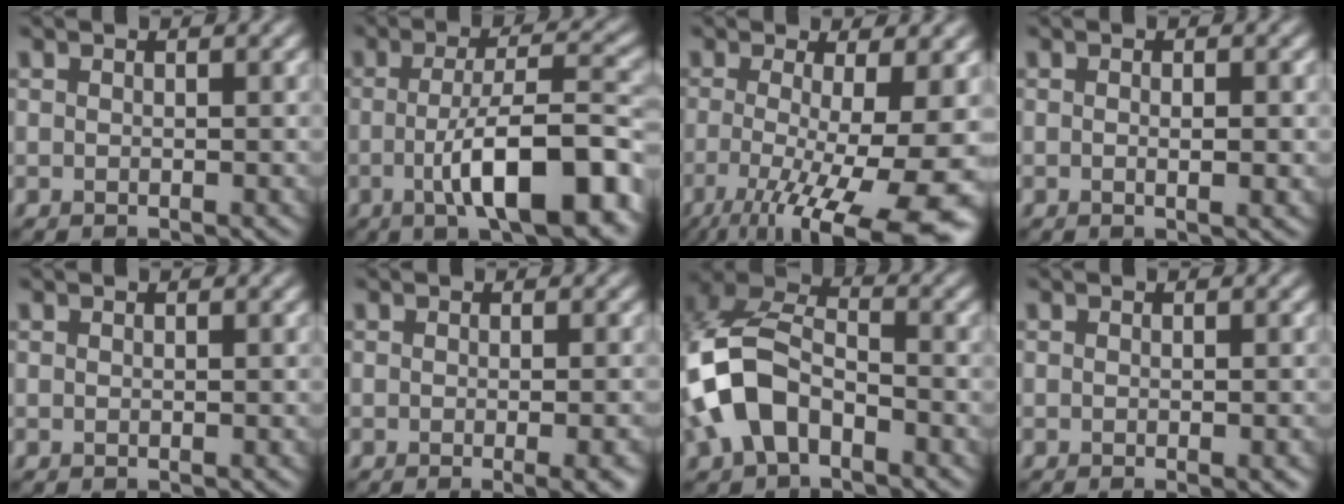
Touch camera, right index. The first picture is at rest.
{"total": 10.0, "force": [-3.0, 2.7, 9.1], "torque": [-0.136, 0.003, -0.051]}
{"total": 13.9, "force": [-4.4, 4.1, 12.6], "torque": [-0.171, -0.023, -0.060]}
{"total": 1.5, "force": [0.0, 0.3, 1.4], "torque": [-0.023, -0.003, -0.001]}
{"total": 0.0}
{"total": 4.4, "force": [-1.4, 1.5, 3.9], "torque": [-0.025, -0.002, -0.012]}
{"total": 7.4, "force": [-2.9, 4.6, 5.0], "torque": [-0.107, 0.012, -0.068]}
{"total": 2.1, "force": [-0.7, 0.6, 1.9], "torque": [-0.015, -0.005, -0.006]}